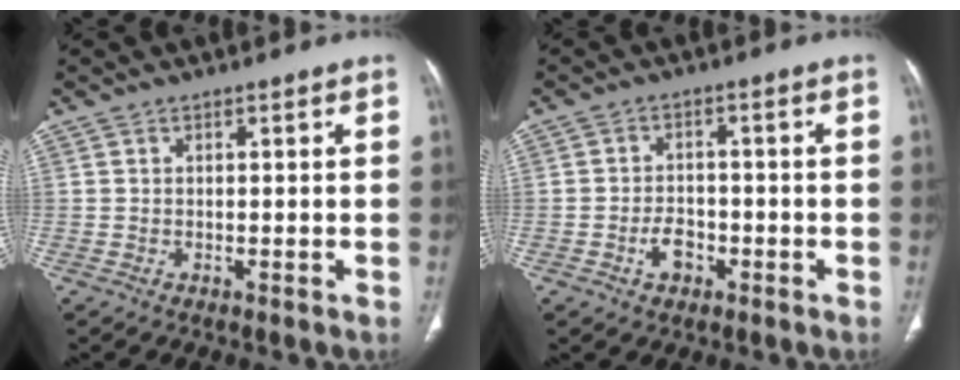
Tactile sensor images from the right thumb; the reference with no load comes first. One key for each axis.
{"total": 4.1, "fx": -1.8, "fy": 3.0, "fz": 2.2, "tx": -0.021, "ty": 0.019, "tz": -0.031}